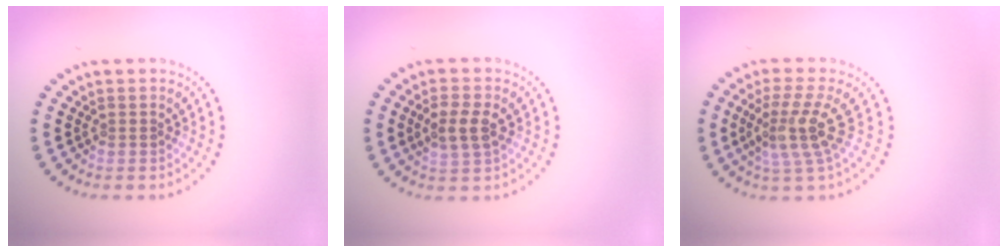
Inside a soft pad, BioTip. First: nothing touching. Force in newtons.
{"total": 2.8, "press": 2.8, "slide": 0.6}
{"total": 4.0, "press": 2.9, "slide": 2.8}